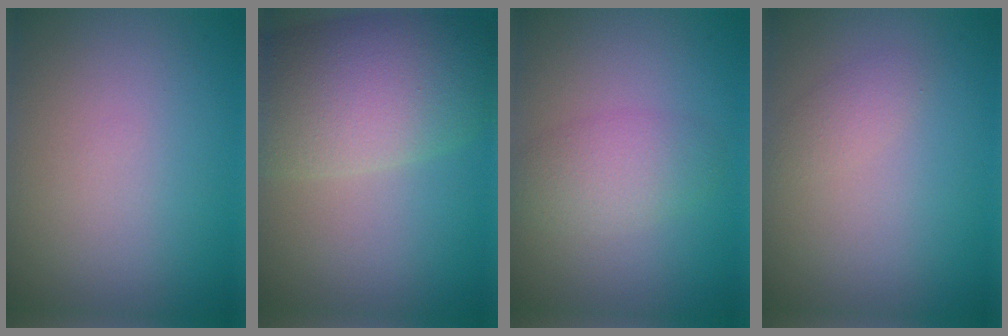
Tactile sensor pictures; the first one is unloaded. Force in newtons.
{"total": 9.7, "press": 9.7, "slide": 0.4}
{"total": 3.0, "press": 3.0, "slide": 0.2}
{"total": 1.2, "press": 1.2, "slide": 0.0}